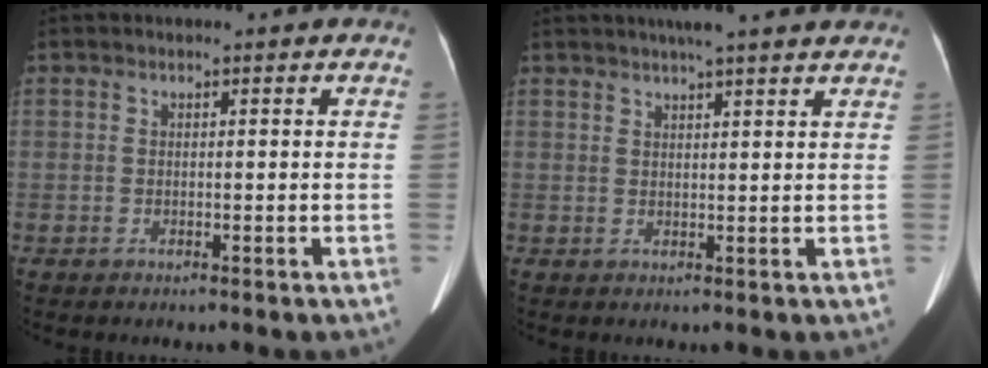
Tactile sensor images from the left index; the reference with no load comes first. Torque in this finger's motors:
{"motor_torque": [0.85, -1.17, 0.07, 0.06]}